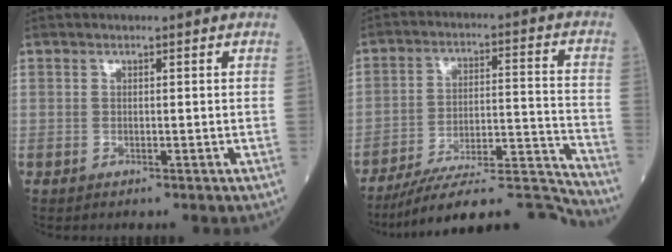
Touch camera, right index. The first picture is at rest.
{"total": 17.5, "force": [-16.8, -0.2, 5.1], "torque": [-0.063, 0.032, -0.259]}